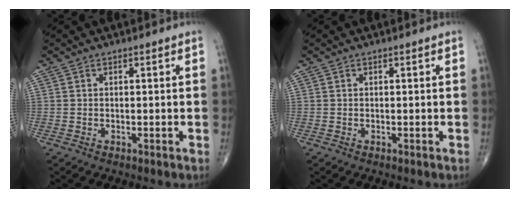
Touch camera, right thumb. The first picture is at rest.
{"total": 0.0}